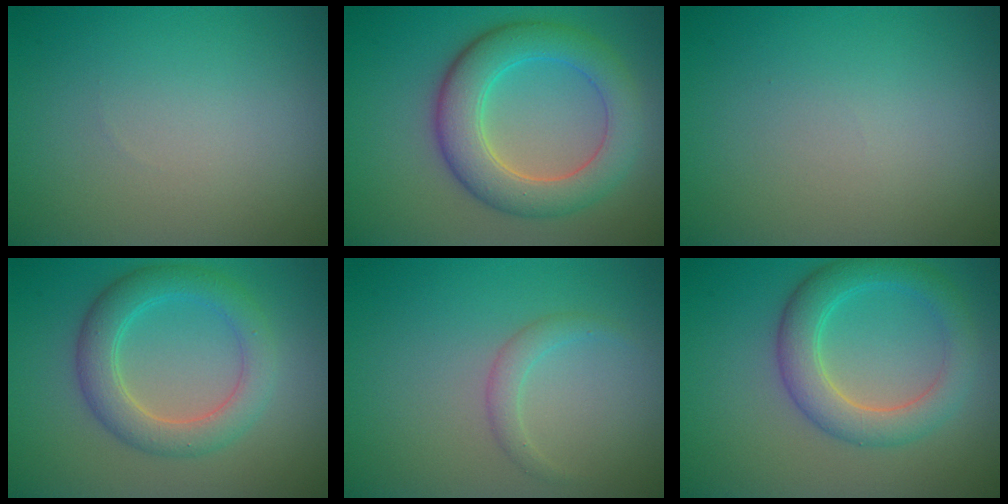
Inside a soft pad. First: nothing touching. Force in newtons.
{"total": 6.6, "press": 6.6, "slide": 0.1}
{"total": 0.0}
{"total": 4.6, "press": 4.6, "slide": 0.1}
{"total": 1.5, "press": 1.5, "slide": 0.1}
{"total": 4.7, "press": 4.7, "slide": 0.4}